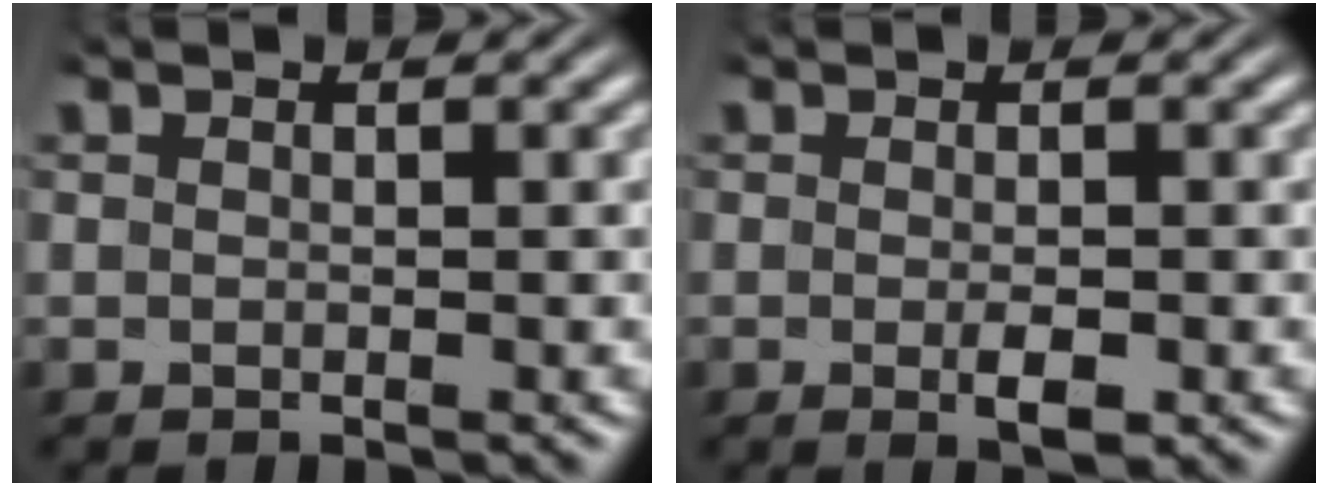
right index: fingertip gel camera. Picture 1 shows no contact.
{"total": 1.9, "force": [-0.7, 0.7, 1.6], "torque": [-0.027, -0.003, -0.013]}